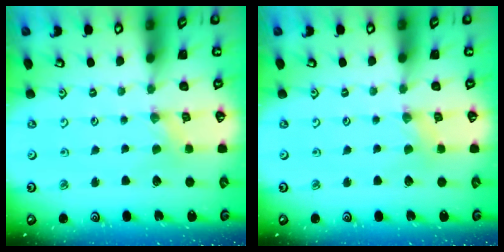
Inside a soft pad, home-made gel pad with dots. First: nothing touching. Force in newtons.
{"total": 1.9, "press": 1.9, "slide": 0.3}